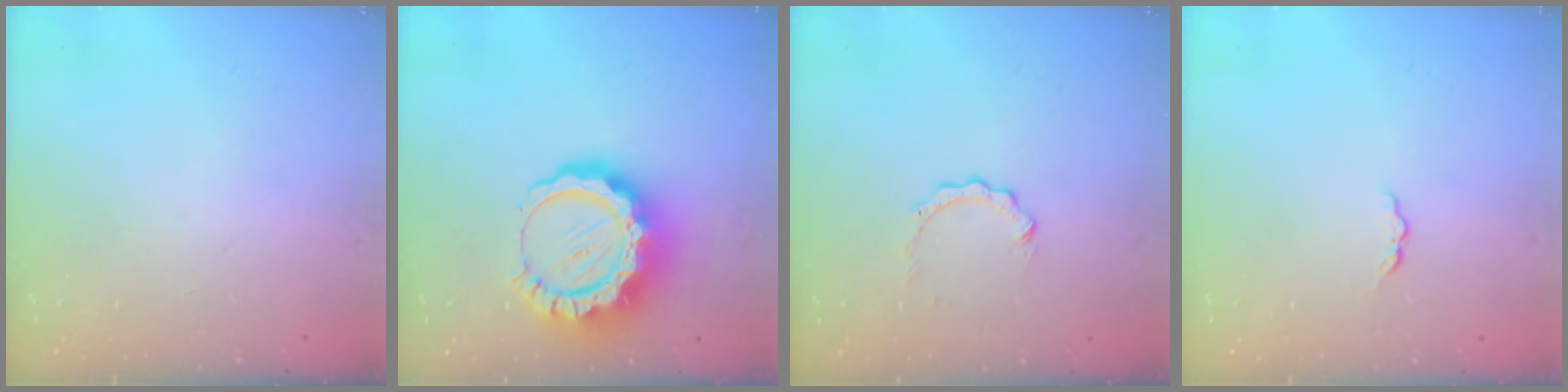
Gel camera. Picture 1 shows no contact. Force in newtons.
{"total": 17.5, "press": 17.4, "slide": 1.7}
{"total": 2.3, "press": 2.3, "slide": 0.2}
{"total": 3.8, "press": 3.8, "slide": 0.5}